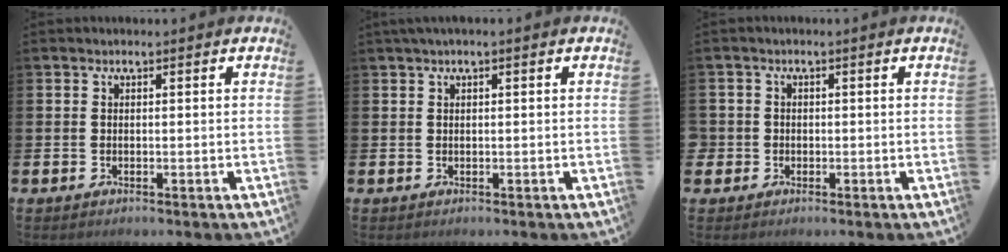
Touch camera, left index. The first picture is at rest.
{"total": 0.8, "force": [0.3, 0.0, 0.7], "torque": [-0.016, 0.004, 0.006]}
{"total": 1.6, "force": [-0.1, 1.6, 0.0], "torque": [-0.001, 0.005, -0.008]}